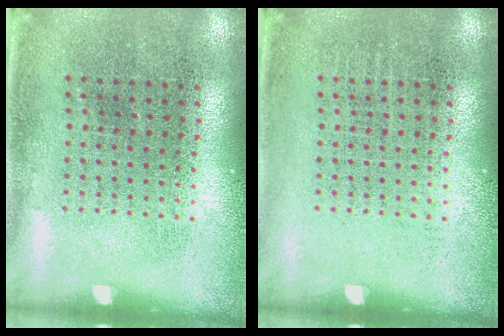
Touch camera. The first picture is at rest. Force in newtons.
{"total": 0.0}